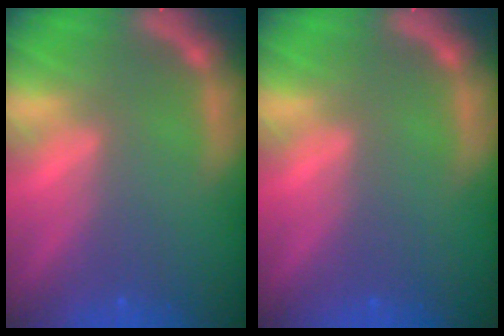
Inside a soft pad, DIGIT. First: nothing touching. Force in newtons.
{"total": 0.0}